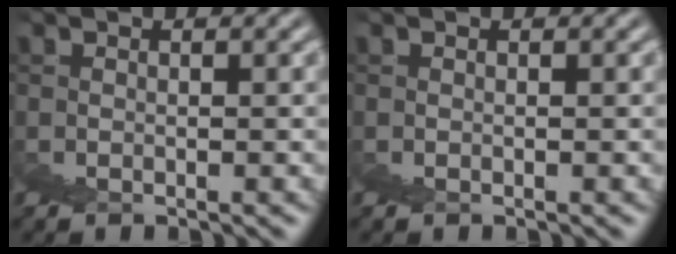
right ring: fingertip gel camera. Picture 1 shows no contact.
{"total": 0.0}